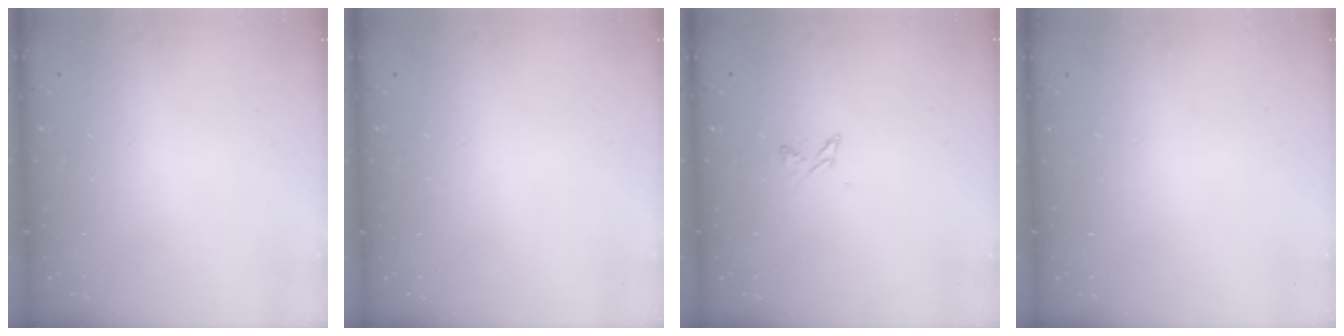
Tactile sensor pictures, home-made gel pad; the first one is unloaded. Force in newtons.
{"total": 0.0}
{"total": 2.5, "press": 2.5, "slide": 0.5}
{"total": 0.0}